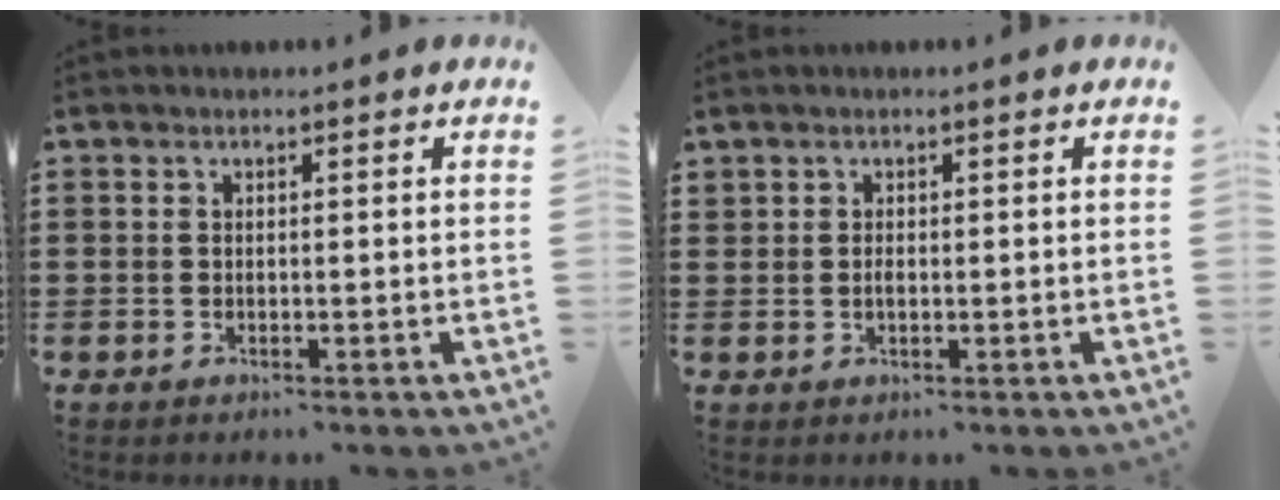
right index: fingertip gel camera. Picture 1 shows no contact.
{"total": 0.7, "force": [-0.1, 0.5, 0.6], "torque": [-0.013, -0.001, -0.001]}